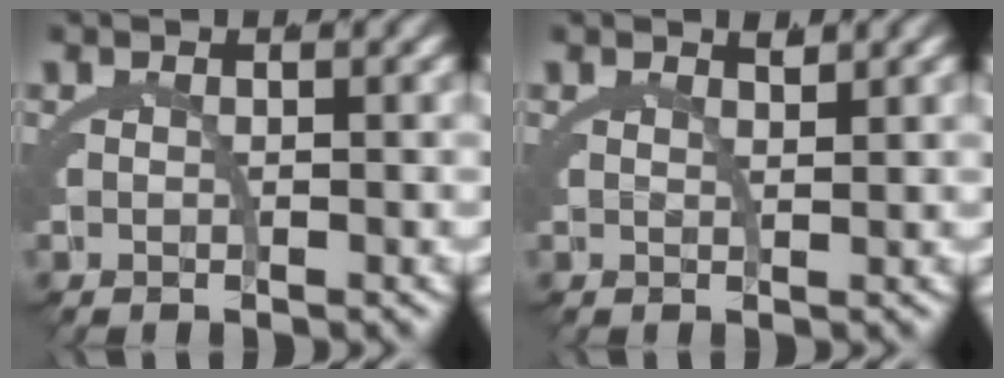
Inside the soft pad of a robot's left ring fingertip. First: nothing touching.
{"total": 0.7, "force": [0.6, -0.3, 0.4], "torque": [-0.007, -0.011, 0.018]}